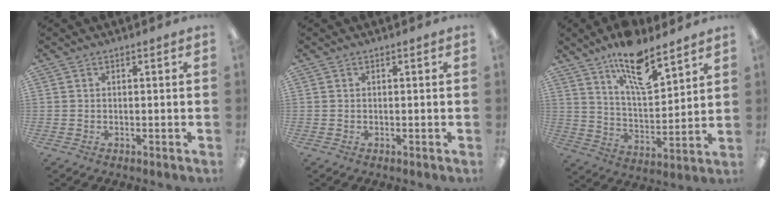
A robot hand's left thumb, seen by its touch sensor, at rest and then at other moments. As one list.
[{"total": 0.0}, {"total": 14.8, "force": [10.7, 5.0, 8.9], "torque": [-0.142, -0.059, 0.181]}]